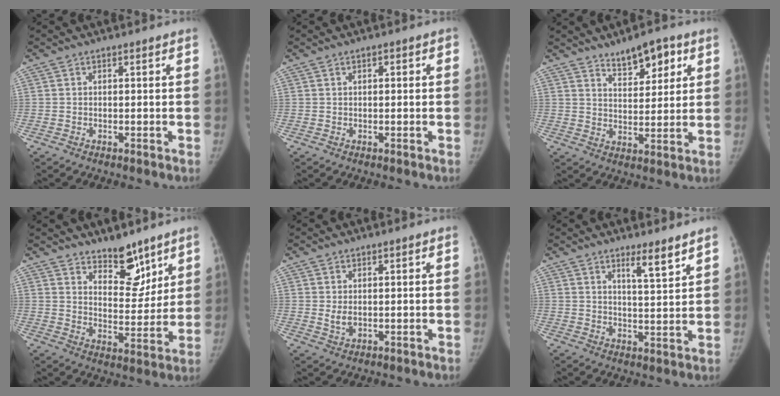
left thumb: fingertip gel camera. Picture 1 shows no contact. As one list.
[{"total": 1.1, "force": [0.2, 0.7, 0.9], "torque": [-0.005, 0.005, 0.001]}, {"total": 8.2, "force": [5.0, 3.7, 5.3], "torque": [-0.052, -0.028, 0.080]}, {"total": 10.3, "force": [7.6, 4.8, 4.9], "torque": [-0.036, -0.061, 0.130]}, {"total": 2.3, "force": [0.5, 1.4, 1.7], "torque": [-0.024, -0.007, 0.015]}, {"total": 5.4, "force": [4.0, 0.6, 3.6], "torque": [-0.050, -0.037, 0.063]}]